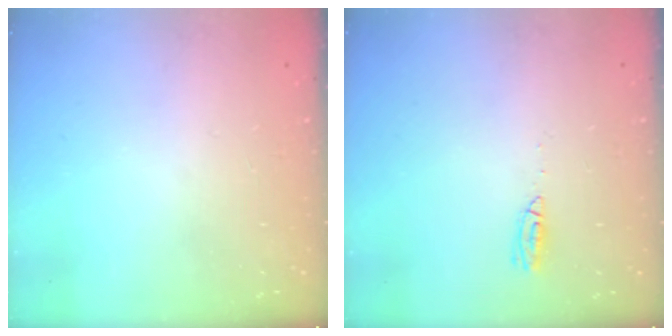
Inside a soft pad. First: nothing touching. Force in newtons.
{"total": 5.4, "press": 4.1, "slide": 3.5}